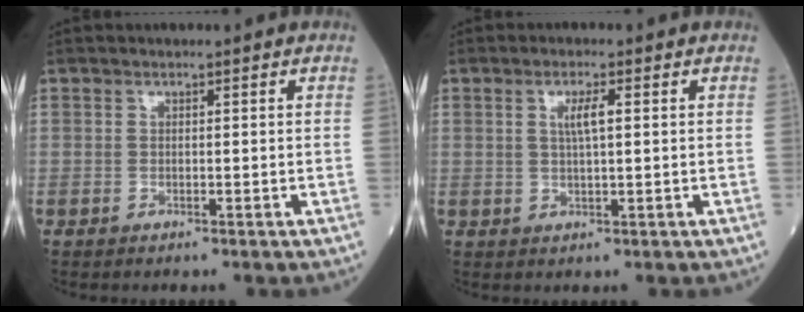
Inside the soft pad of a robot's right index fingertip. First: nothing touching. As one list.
[{"total": 3.1, "force": [0.9, 0.2, 2.9], "torque": [-0.057, 0.001, 0.016]}]